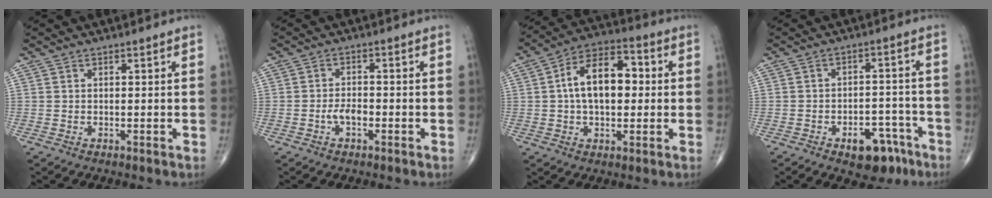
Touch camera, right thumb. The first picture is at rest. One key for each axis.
{"total": 3.3, "fx": -1.3, "fy": 1.8, "fz": 2.5, "tx": -0.039, "ty": 0.011, "tz": -0.025}
{"total": 13.7, "fx": 1.1, "fy": 8.0, "fz": 11.0, "tx": -0.167, "ty": 0.029, "tz": 0.008}
{"total": 9.5, "fx": -5.5, "fy": 5.4, "fz": 5.6, "tx": -0.048, "ty": 0.043, "tz": -0.069}